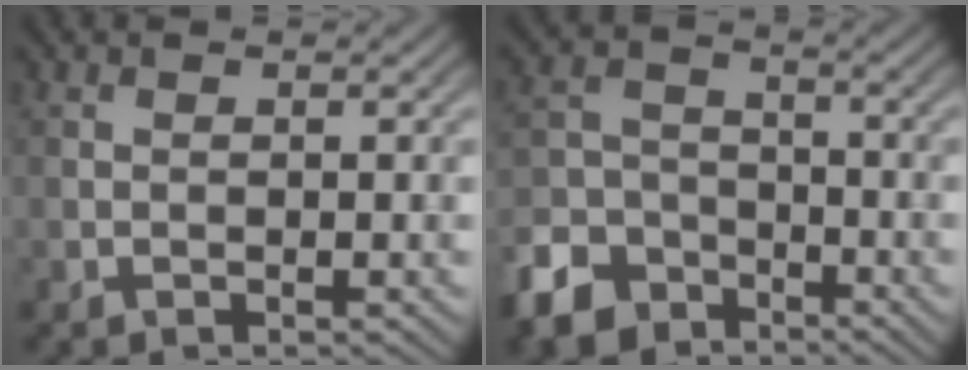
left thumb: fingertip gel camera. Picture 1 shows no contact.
{"total": 8.1, "force": [-5.7, 4.8, 3.1], "torque": [-0.078, -0.011, -0.128]}